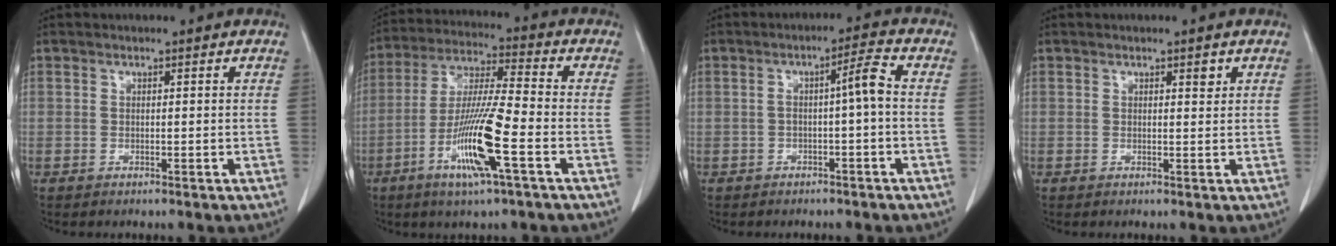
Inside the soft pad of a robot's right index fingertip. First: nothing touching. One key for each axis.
{"total": 13.5, "fx": -5.1, "fy": 0.3, "fz": 12.5, "tx": -0.249, "ty": -0.015, "tz": -0.098}
{"total": 3.9, "fx": -0.3, "fy": 0.1, "fz": 3.9, "tx": -0.063, "ty": 0.017, "tz": -0.005}
{"total": 1.3, "fx": 0.8, "fy": 0.4, "fz": 0.9, "tx": -0.010, "ty": -0.002, "tz": 0.010}